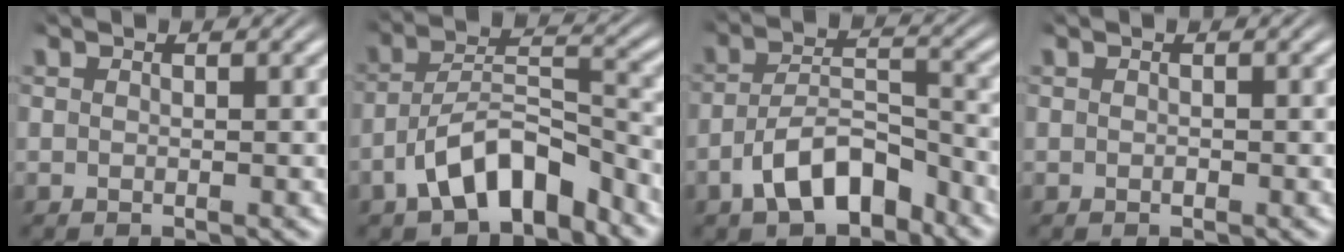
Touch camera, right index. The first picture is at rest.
{"total": 6.4, "force": [-4.0, 2.6, 4.3], "torque": [-0.065, -0.007, -0.059]}
{"total": 5.8, "force": [-3.8, 2.5, 3.5], "torque": [-0.052, -0.004, -0.062]}
{"total": 0.0}